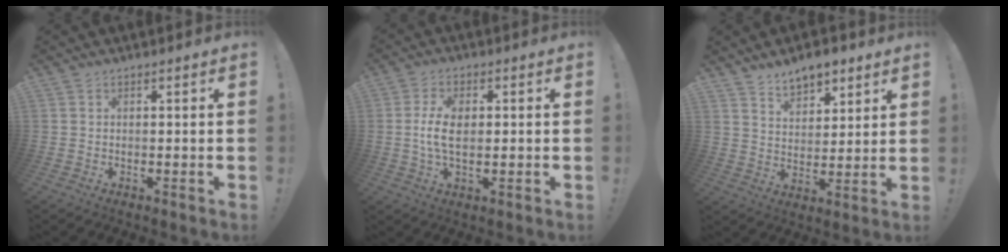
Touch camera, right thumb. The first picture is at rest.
{"total": 7.6, "force": [-0.1, 3.9, 6.5], "torque": [-0.126, 0.000, -0.003]}
{"total": 8.2, "force": [6.2, 4.4, 3.0], "torque": [-0.046, -0.035, 0.118]}